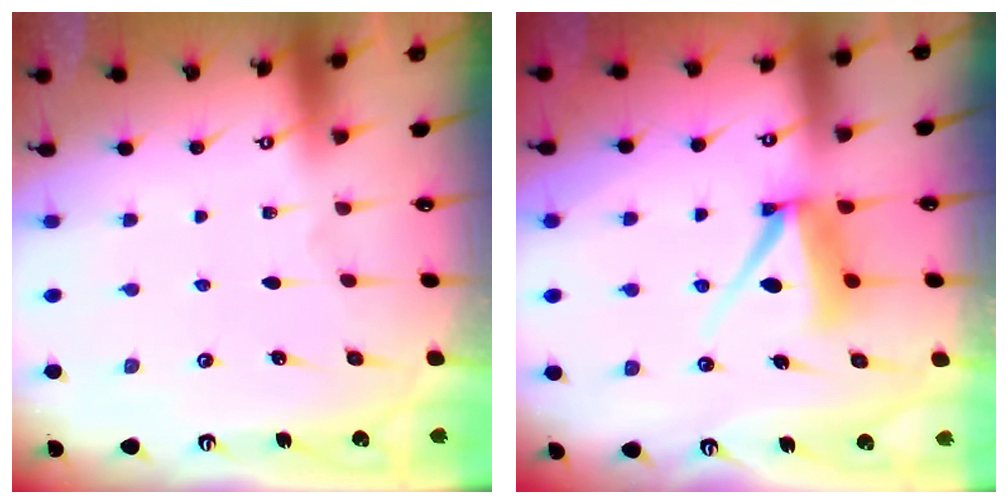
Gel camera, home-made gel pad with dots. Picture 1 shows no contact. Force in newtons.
{"total": 7.8, "press": 7.8, "slide": 0.9}